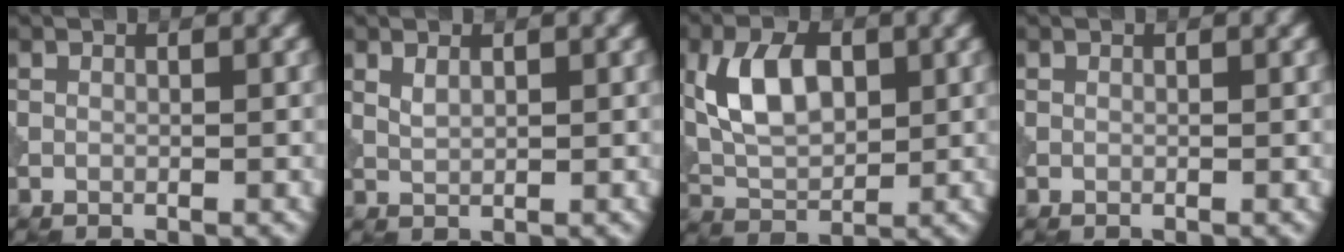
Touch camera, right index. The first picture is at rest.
{"total": 1.1, "force": [0.7, 0.4, 0.8], "torque": [-0.022, -0.001, 0.017]}
{"total": 6.5, "force": [1.4, 3.8, 5.1], "torque": [-0.099, 0.008, 0.026]}
{"total": 0.0}